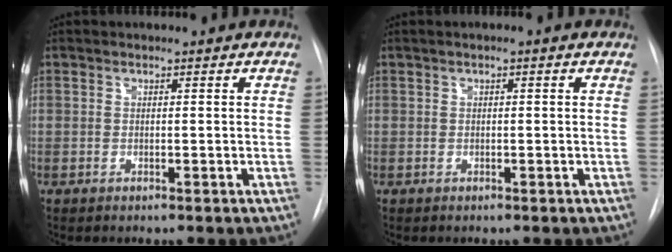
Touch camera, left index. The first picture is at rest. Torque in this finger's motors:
{"motor_torque": [0.22, -0.18, -0.10, -0.01]}